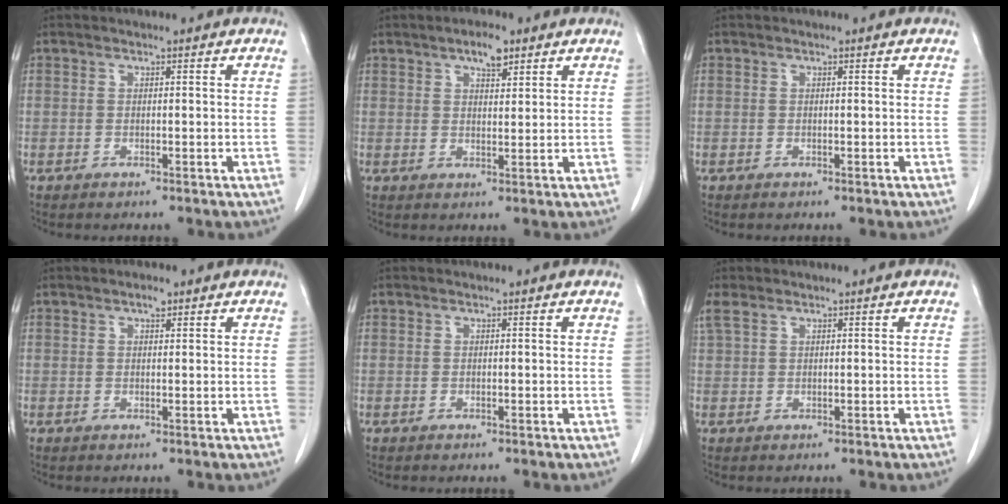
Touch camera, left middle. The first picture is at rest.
{"total": 3.8, "force": [2.5, 1.3, 2.6], "torque": [-0.044, 0.003, 0.040]}
{"total": 0.0}
{"total": 1.3, "force": [0.8, 0.5, 0.9], "torque": [-0.015, 0.001, 0.013]}
{"total": 0.0}
{"total": 2.1, "force": [1.5, 0.9, 1.2], "torque": [-0.041, 0.022, 0.038]}